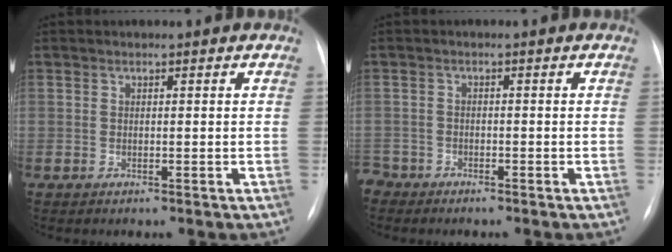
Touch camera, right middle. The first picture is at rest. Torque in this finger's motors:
{"motor_torque": [0.09, -0.11, 0.27, 0.01]}